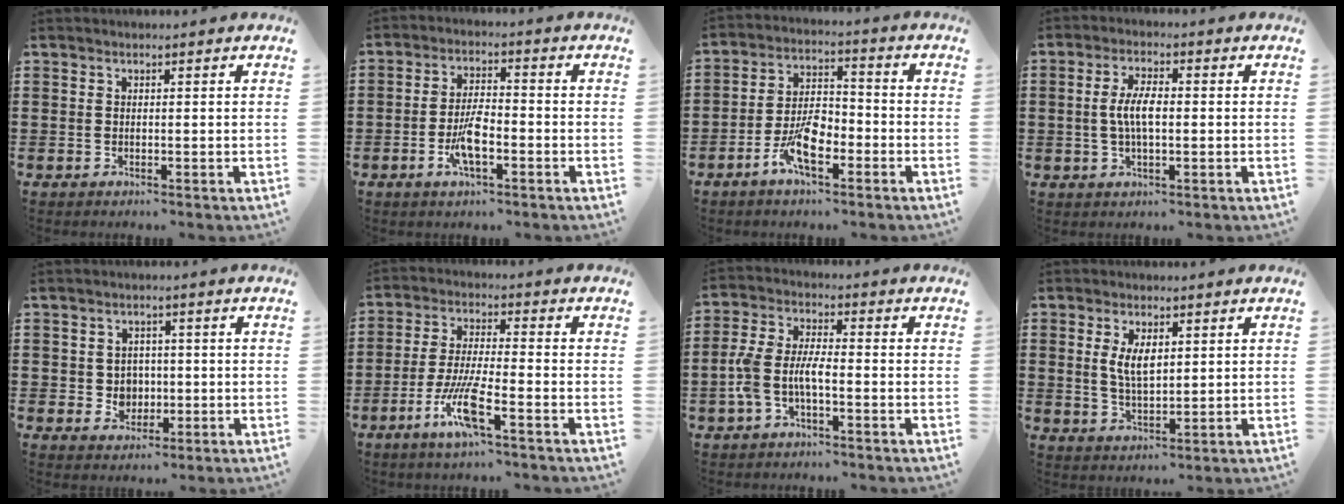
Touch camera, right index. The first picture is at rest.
{"total": 6.1, "force": [-2.2, 2.1, 5.3], "torque": [-0.115, -0.001, -0.045]}
{"total": 7.9, "force": [-3.9, 3.3, 6.0], "torque": [-0.133, 0.000, -0.076]}
{"total": 5.1, "force": [-0.2, 1.9, 4.8], "torque": [-0.103, -0.001, -0.010]}
{"total": 3.4, "force": [-0.2, 3.3, 0.9], "torque": [-0.023, 0.007, -0.008]}
{"total": 8.2, "force": [-4.2, 1.1, 6.9], "torque": [-0.156, -0.013, -0.084]}
{"total": 5.9, "force": [-1.9, 2.4, 5.0], "torque": [-0.128, -0.005, -0.045]}
{"total": 4.6, "force": [1.2, 2.1, 3.9], "torque": [-0.074, 0.002, 0.018]}